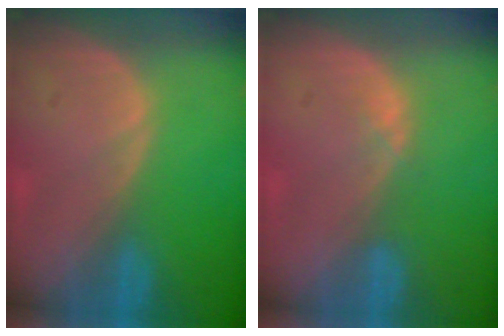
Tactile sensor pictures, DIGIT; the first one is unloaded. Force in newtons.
{"total": 1.3, "press": 1.1, "slide": 0.8}